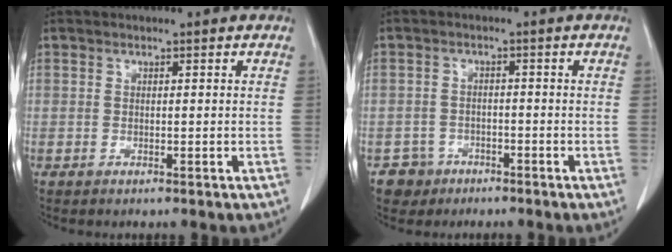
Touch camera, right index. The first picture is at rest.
{"total": 3.6, "force": [-2.0, 3.0, -0.4], "torque": [0.010, 0.013, -0.033]}